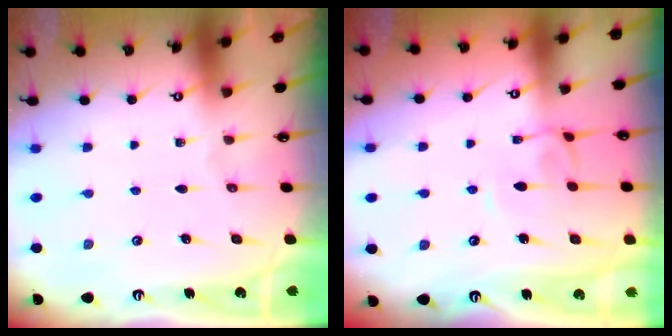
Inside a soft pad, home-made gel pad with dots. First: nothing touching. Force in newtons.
{"total": 0.7, "press": 0.6, "slide": 0.4}